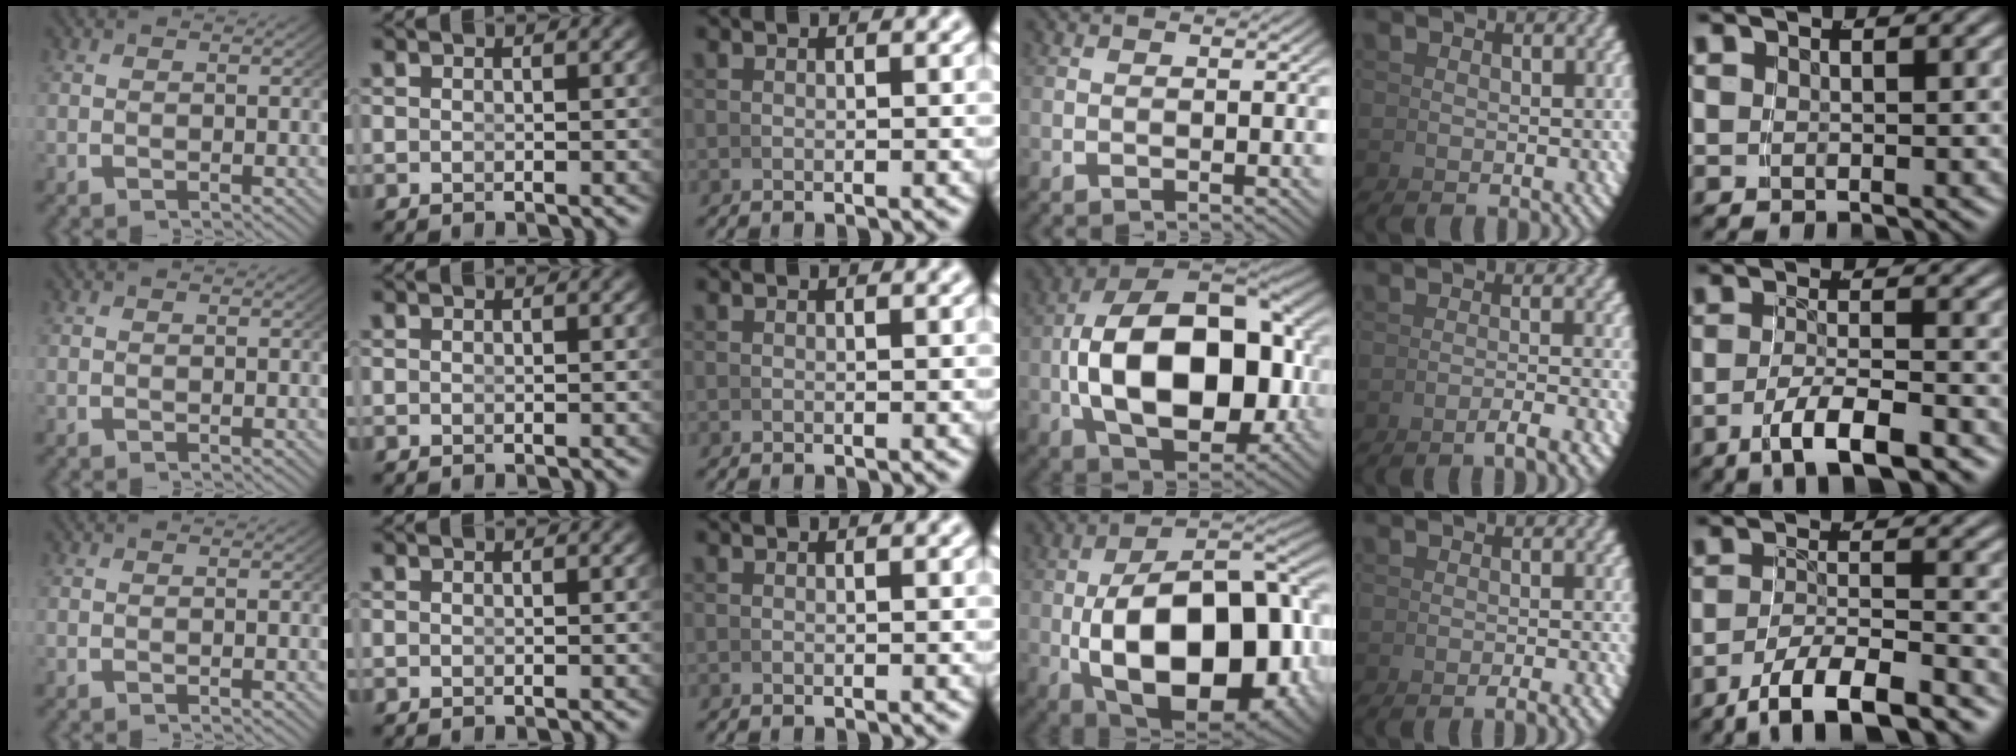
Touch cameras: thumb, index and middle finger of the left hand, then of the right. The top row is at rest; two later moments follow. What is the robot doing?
{"motion": "grasp_and_lifting", "object": "photo album"}